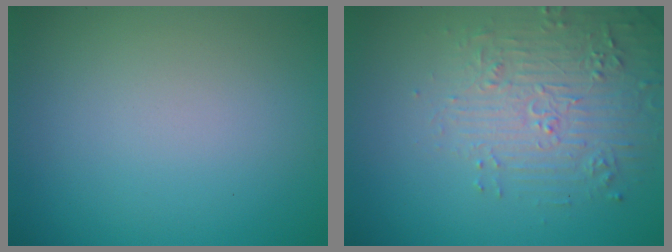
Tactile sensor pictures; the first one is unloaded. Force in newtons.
{"total": 4.7, "press": 4.6, "slide": 1.0}